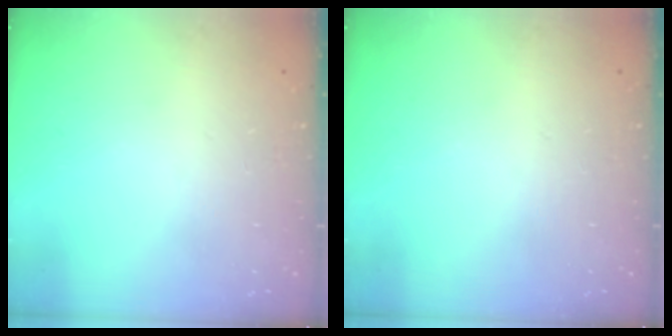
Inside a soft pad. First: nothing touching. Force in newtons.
{"total": 0.0}